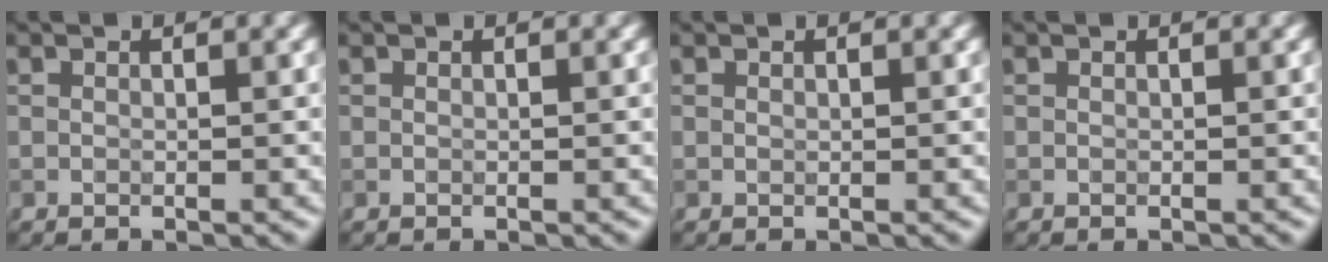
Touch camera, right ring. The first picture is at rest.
{"total": 0.0}
{"total": 0.0}
{"total": 0.0}